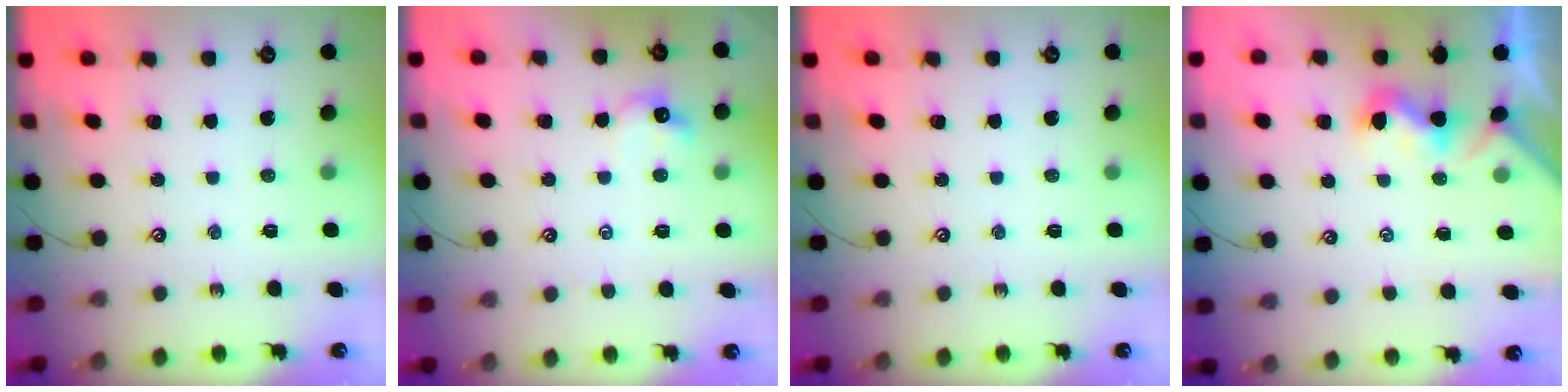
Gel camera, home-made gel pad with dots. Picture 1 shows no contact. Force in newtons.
{"total": 2.1, "press": 2.0, "slide": 0.7}
{"total": 0.0}
{"total": 1.0, "press": 0.8, "slide": 0.6}